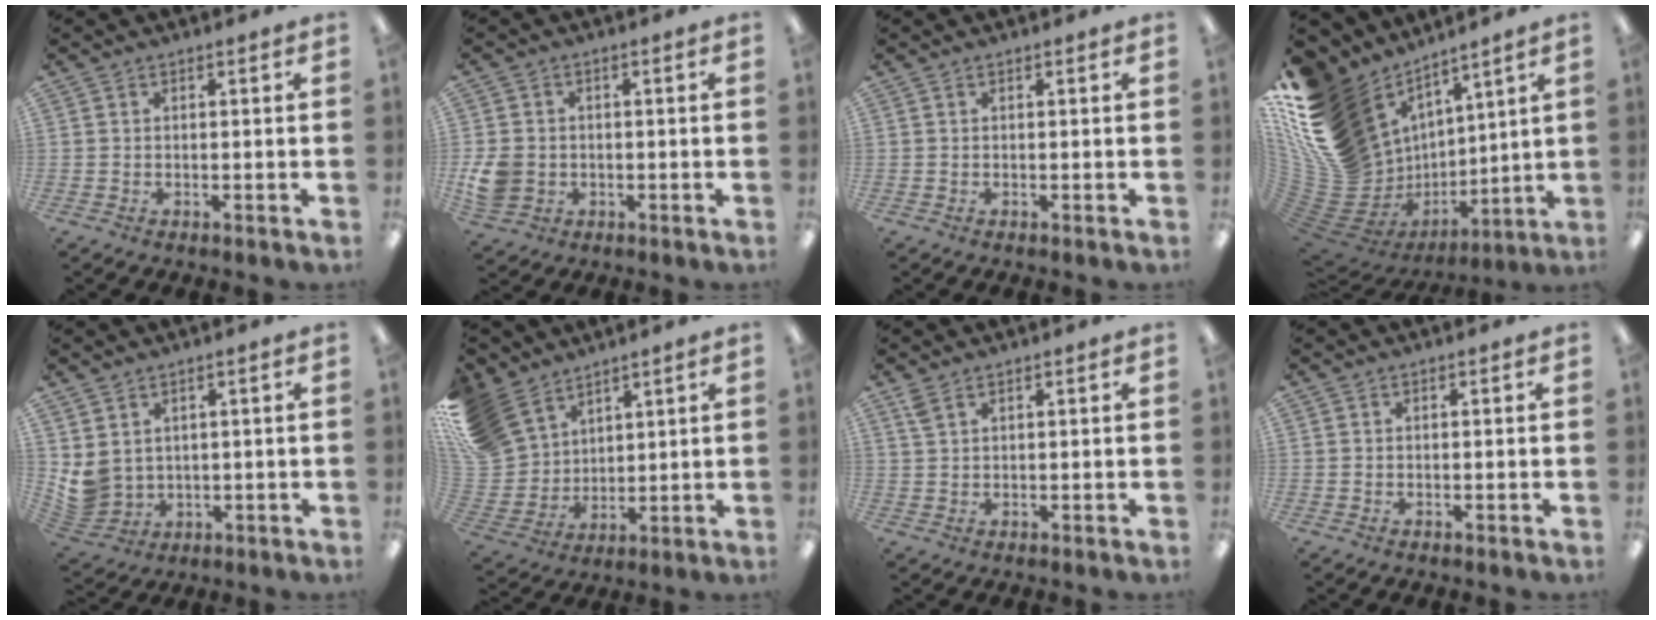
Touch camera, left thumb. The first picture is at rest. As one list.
[{"total": 6.6, "force": [-1.1, 5.7, 3.1], "torque": [-0.074, 0.008, -0.019]}, {"total": 0.0}, {"total": 21.9, "force": [7.8, 16.6, 12.1], "torque": [-0.247, -0.082, 0.192]}, {"total": 5.4, "force": [2.0, 4.7, 1.6], "torque": [-0.058, -0.014, 0.042]}, {"total": 15.2, "force": [9.7, 10.6, 5.1], "torque": [-0.132, -0.051, 0.195]}, {"total": 2.5, "force": [1.7, 1.1, 1.4], "torque": [-0.034, -0.001, 0.031]}, {"total": 0.0}]